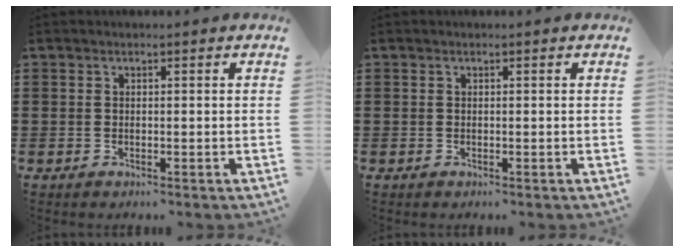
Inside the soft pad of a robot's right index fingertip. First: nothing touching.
{"total": 0.0}